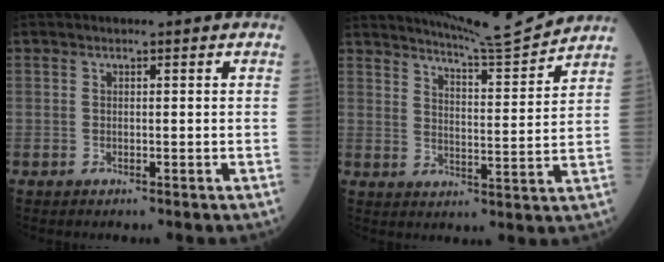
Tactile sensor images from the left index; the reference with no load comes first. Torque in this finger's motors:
{"motor_torque": [0.24, -0.45, -0.01, 0.01]}